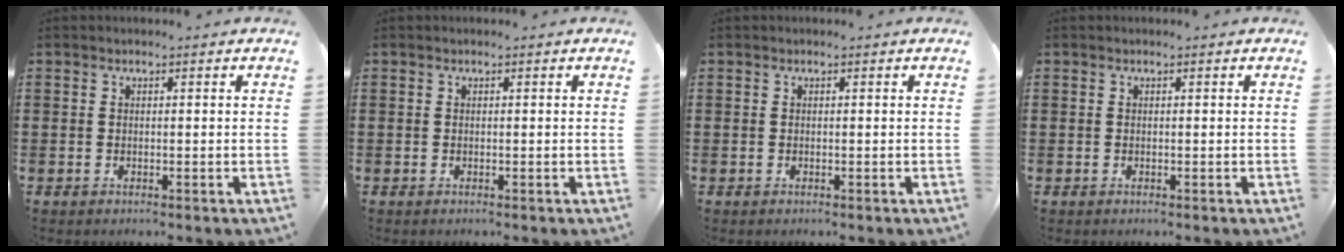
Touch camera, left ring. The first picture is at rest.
{"total": 0.0}
{"total": 0.0}
{"total": 0.0}